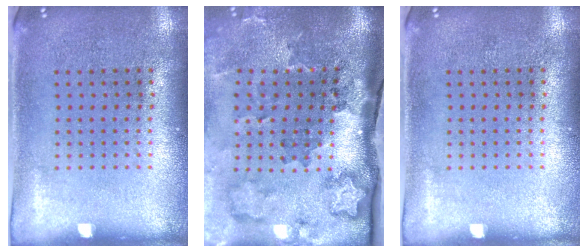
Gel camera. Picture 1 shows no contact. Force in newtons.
{"total": 3.8, "press": 2.5, "slide": 2.9}
{"total": 0.0}